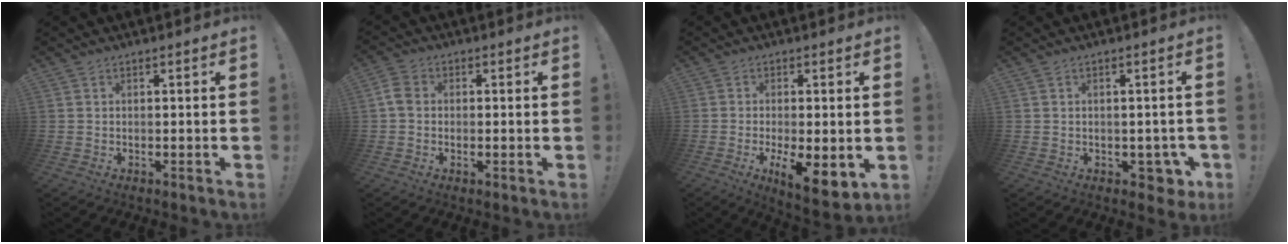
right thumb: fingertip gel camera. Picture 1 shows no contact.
{"total": 5.0, "force": [0.1, 4.0, 3.0], "torque": [-0.064, 0.010, 0.005]}
{"total": 9.0, "force": [-1.7, 3.1, 8.3], "torque": [-0.118, -0.006, -0.021]}
{"total": 5.2, "force": [-1.3, 4.1, 2.9], "torque": [-0.023, 0.011, -0.015]}